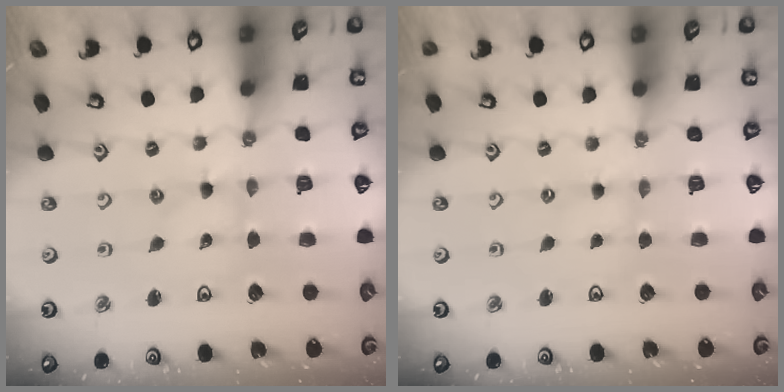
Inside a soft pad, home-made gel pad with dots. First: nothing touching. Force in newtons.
{"total": 0.5, "press": 0.5, "slide": 0.1}